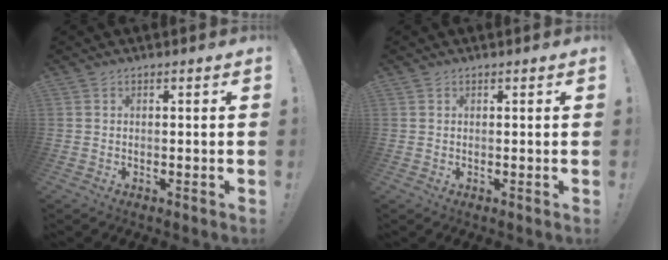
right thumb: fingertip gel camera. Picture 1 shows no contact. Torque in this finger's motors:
{"motor_torque": [-0.43, -0.37, -0.22, 0.91, -0.02]}